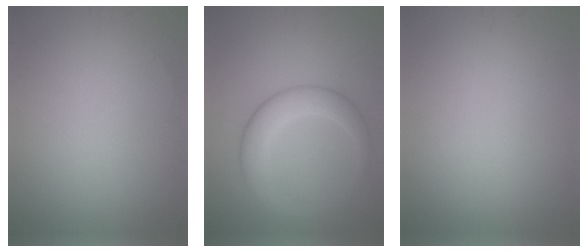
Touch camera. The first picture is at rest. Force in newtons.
{"total": 4.8, "press": 4.8, "slide": 0.1}
{"total": 0.0}